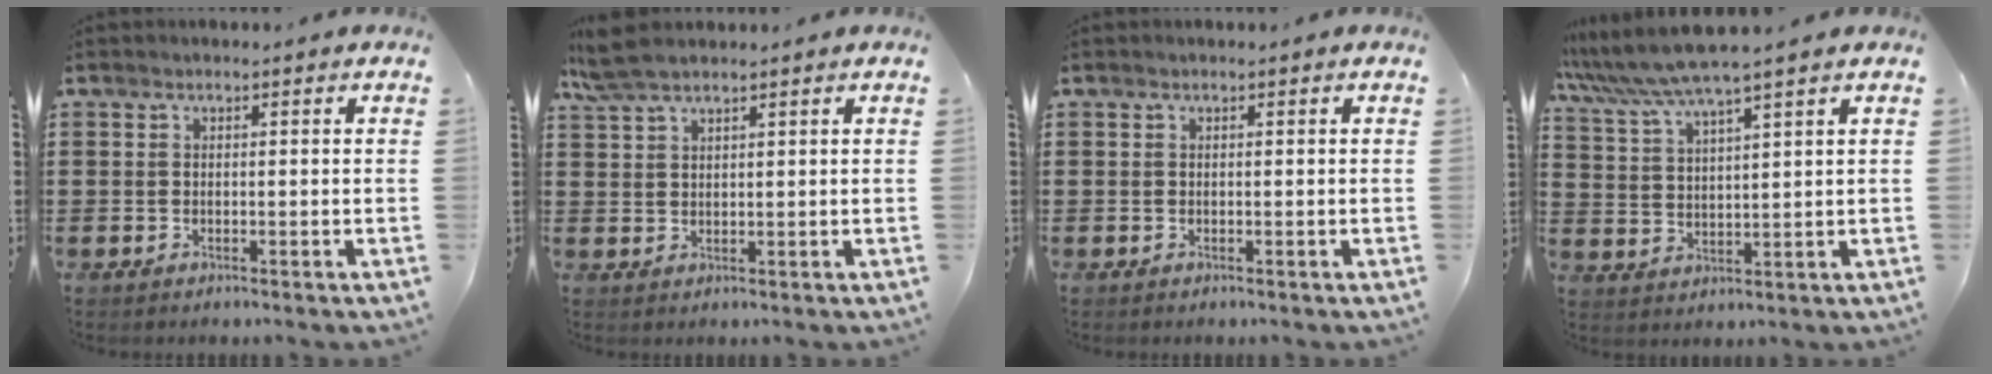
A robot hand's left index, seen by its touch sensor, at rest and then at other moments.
{"total": 4.5, "force": [3.6, 0.9, 2.6], "torque": [-0.067, -0.002, 0.064]}
{"total": 0.0}
{"total": 6.2, "force": [5.2, -0.2, 3.3], "torque": [-0.081, -0.022, 0.091]}